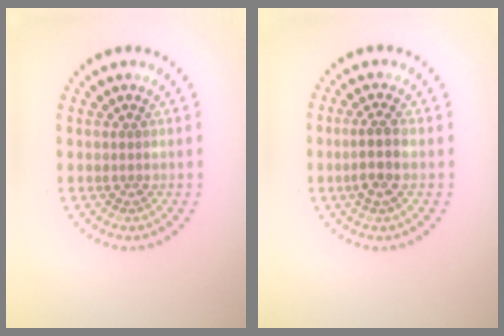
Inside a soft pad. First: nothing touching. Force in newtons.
{"total": 2.4, "press": 2.2, "slide": 1.0}